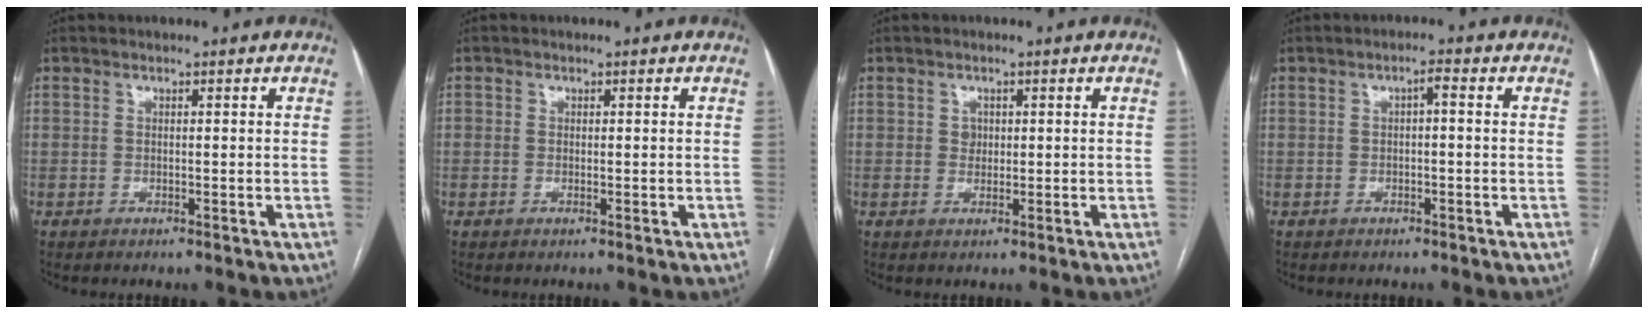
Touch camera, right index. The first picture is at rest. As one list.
[{"total": 0.7, "force": [0.0, 0.6, 0.4], "torque": [-0.006, 0.000, 0.002]}, {"total": 1.4, "force": [0.4, 1.3, 0.6], "torque": [-0.006, 0.002, 0.008]}, {"total": 1.4, "force": [0.0, 0.2, 1.4], "torque": [-0.021, 0.004, 0.001]}]